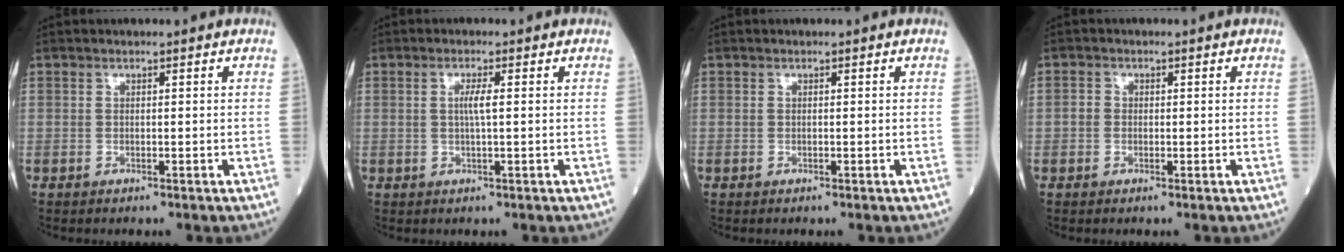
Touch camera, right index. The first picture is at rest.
{"total": 2.2, "force": [0.2, -0.1, 2.2], "torque": [-0.044, 0.000, 0.002]}
{"total": 0.0}
{"total": 1.3, "force": [-0.2, 1.2, 0.5], "torque": [-0.008, 0.008, -0.004]}